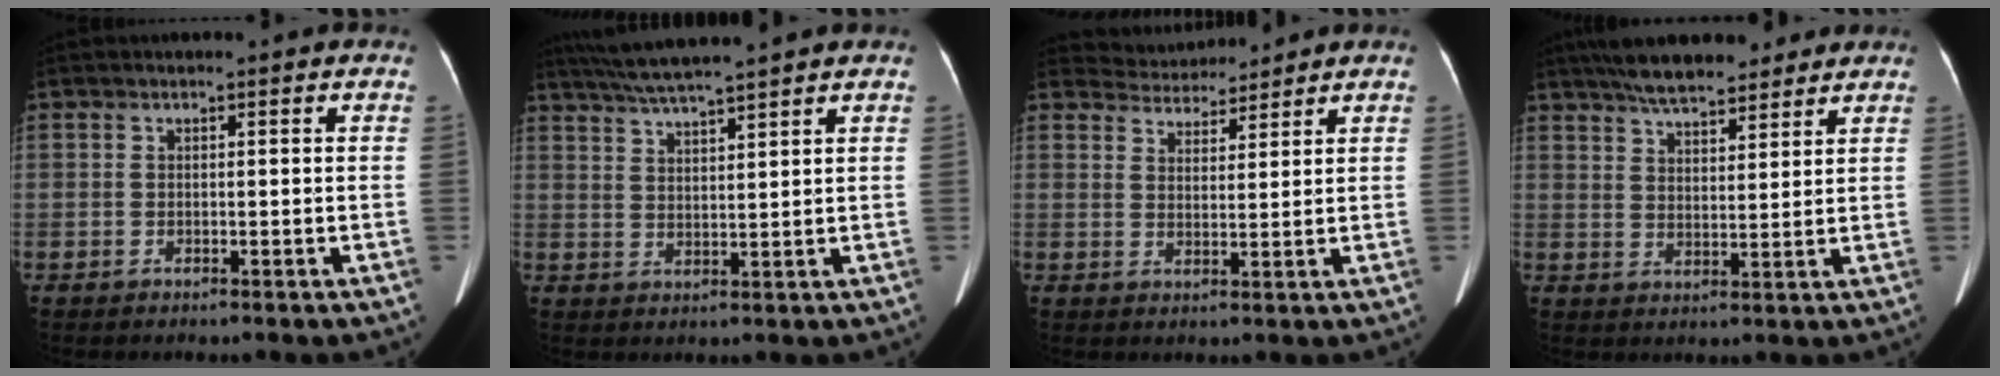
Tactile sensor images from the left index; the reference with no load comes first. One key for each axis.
{"total": 7.6, "fx": 6.7, "fy": -0.8, "fz": 3.6, "tx": -0.065, "ty": 0.027, "tz": 0.107}
{"total": 4.8, "fx": 4.7, "fy": 0.7, "fz": -0.4, "tx": -0.001, "ty": 0.017, "tz": 0.079}
{"total": 9.7, "fx": 8.0, "fy": 2.7, "fz": 4.7, "tx": -0.073, "ty": 0.024, "tz": 0.127}